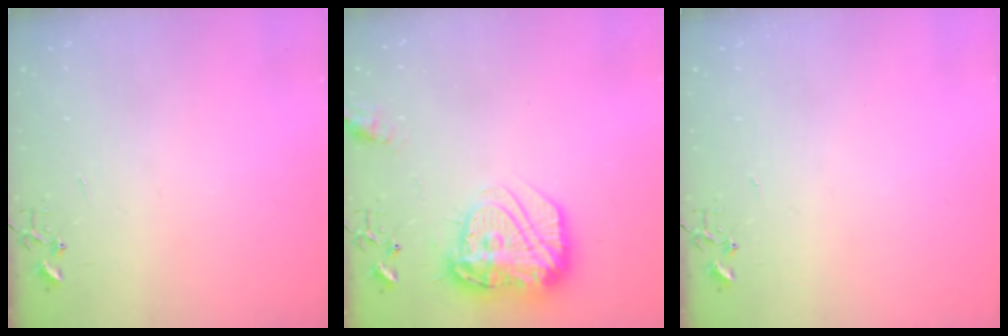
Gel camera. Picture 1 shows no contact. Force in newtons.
{"total": 19.3, "press": 19.2, "slide": 1.6}
{"total": 0.0}